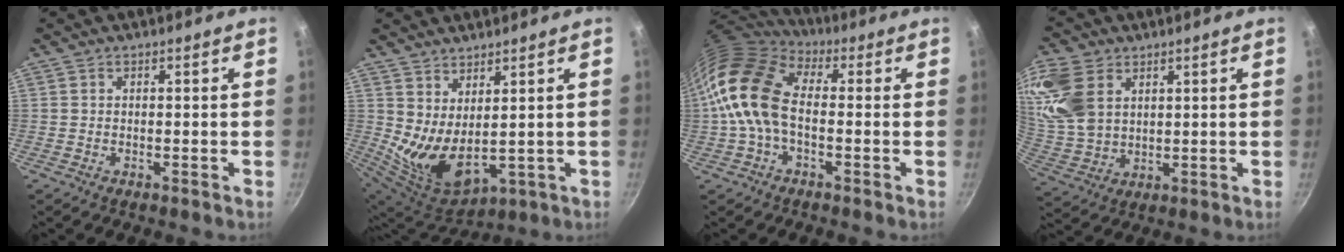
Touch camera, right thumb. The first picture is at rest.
{"total": 10.0, "force": [3.6, 4.8, 8.0], "torque": [-0.125, -0.046, 0.088]}
{"total": 14.5, "force": [-1.0, 9.1, 11.2], "torque": [-0.198, 0.034, -0.036]}
{"total": 14.8, "force": [5.8, 10.2, 9.0], "torque": [-0.185, -0.016, 0.128]}